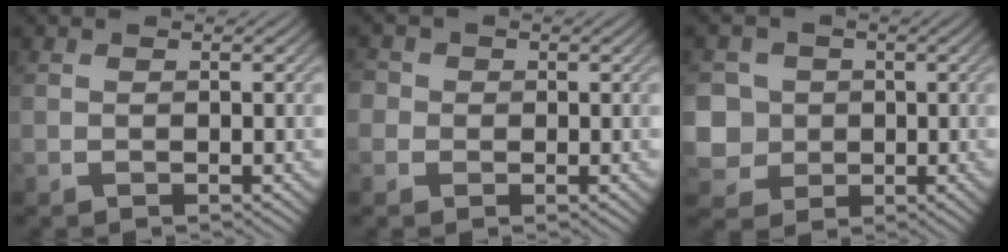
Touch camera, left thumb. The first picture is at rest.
{"total": 2.8, "force": [0.5, 2.7, 0.7], "torque": [-0.011, 0.005, -0.015]}
{"total": 6.5, "force": [0.0, 6.2, 1.9], "torque": [-0.076, -0.002, -0.021]}